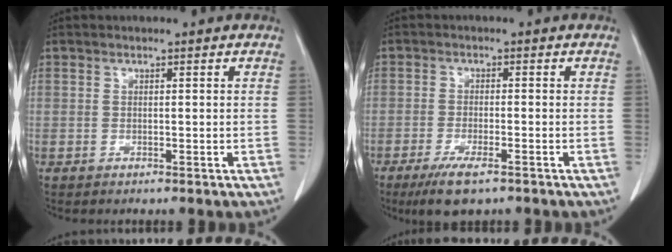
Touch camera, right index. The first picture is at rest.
{"total": 5.9, "force": [-3.9, 1.2, 4.3], "torque": [-0.083, -0.015, -0.064]}